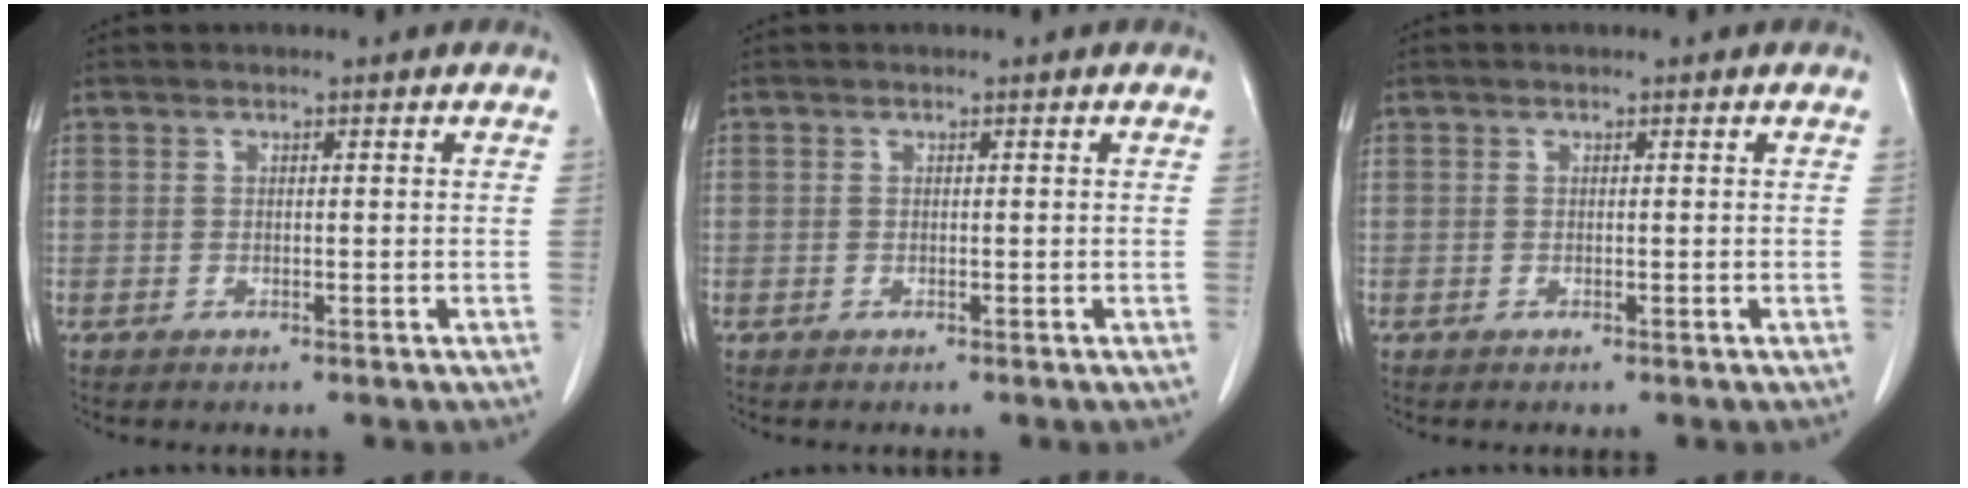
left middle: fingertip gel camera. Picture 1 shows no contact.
{"total": 0.0}
{"total": 0.0}